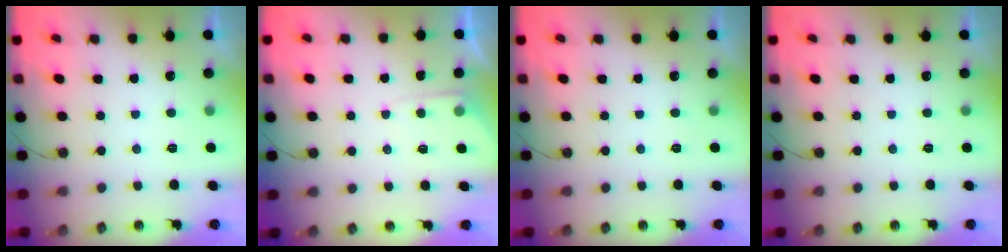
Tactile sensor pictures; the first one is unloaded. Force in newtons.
{"total": 3.8, "press": 3.8, "slide": 0.5}
{"total": 0.0}
{"total": 0.0}